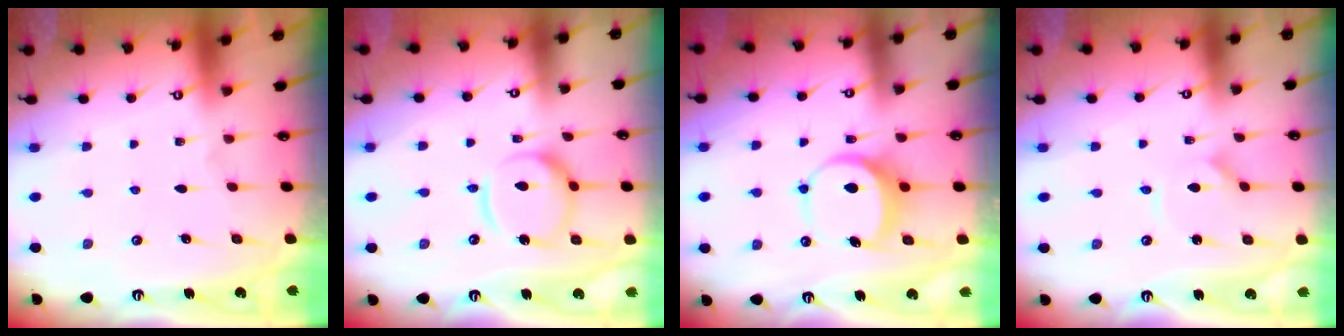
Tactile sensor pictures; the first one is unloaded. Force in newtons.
{"total": 13.1, "press": 13.0, "slide": 1.3}
{"total": 7.2, "press": 7.2, "slide": 0.5}
{"total": 1.5, "press": 1.5, "slide": 0.0}